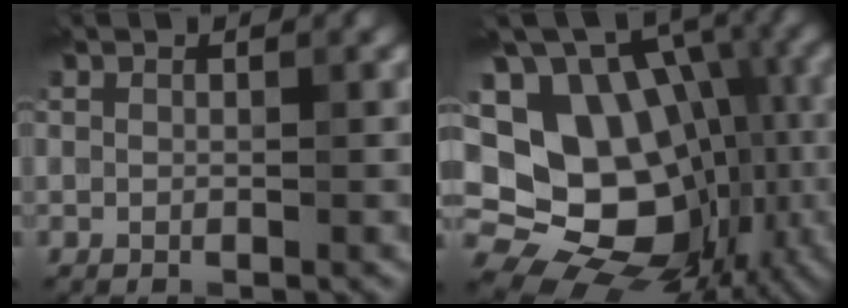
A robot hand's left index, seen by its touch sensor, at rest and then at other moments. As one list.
[{"total": 17.2, "force": [-0.6, 12.9, 11.4], "torque": [-0.175, 0.006, 0.014]}]